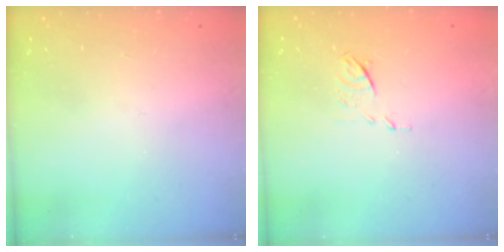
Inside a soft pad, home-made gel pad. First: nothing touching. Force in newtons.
{"total": 5.5, "press": 5.5, "slide": 0.8}